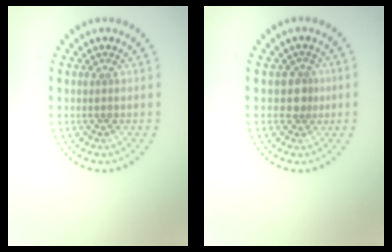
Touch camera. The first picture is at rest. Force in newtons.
{"total": 1.9, "press": 1.5, "slide": 1.2}